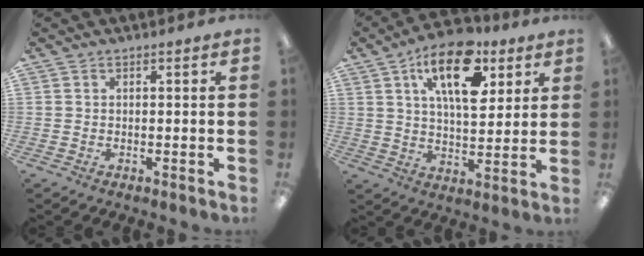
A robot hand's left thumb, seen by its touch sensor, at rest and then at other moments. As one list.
[{"total": 16.7, "force": [8.6, 8.2, 11.8], "torque": [-0.174, -0.022, 0.144]}]